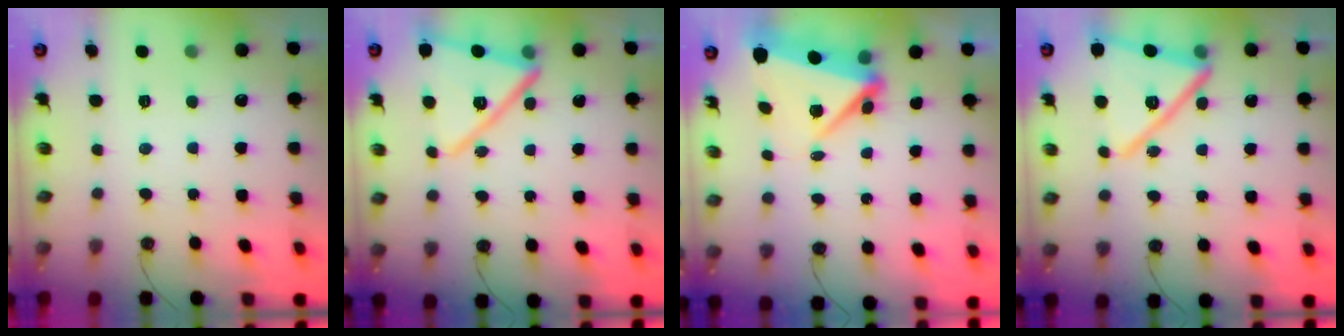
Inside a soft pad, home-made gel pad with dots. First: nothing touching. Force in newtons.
{"total": 17.1, "press": 17.0, "slide": 1.7}
{"total": 7.4, "press": 7.1, "slide": 2.1}
{"total": 18.9, "press": 18.9, "slide": 1.2}